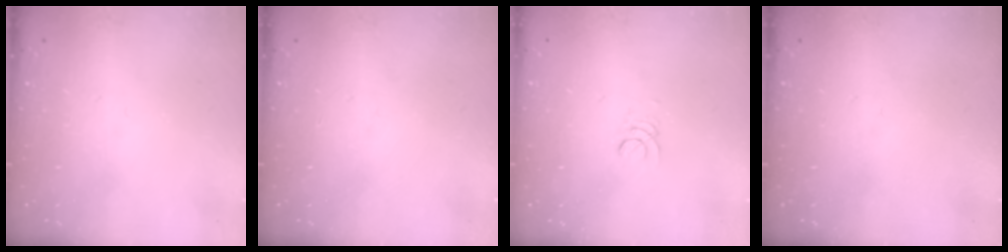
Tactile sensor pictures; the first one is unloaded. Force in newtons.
{"total": 0.0}
{"total": 2.0, "press": 2.0, "slide": 0.2}
{"total": 0.0}